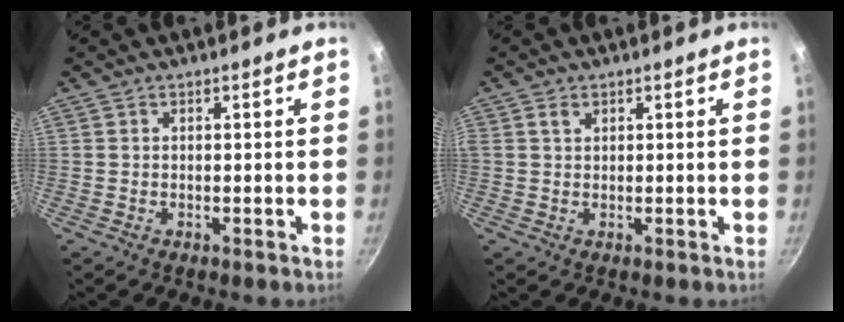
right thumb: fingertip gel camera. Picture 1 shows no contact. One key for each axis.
{"total": 1.6, "fx": 0.8, "fy": 1.0, "fz": 1.0, "tx": -0.017, "ty": 0.002, "tz": 0.016}